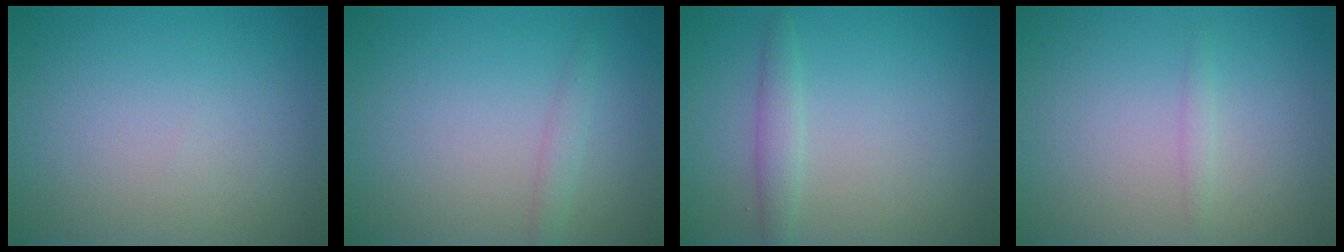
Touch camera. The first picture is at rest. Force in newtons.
{"total": 1.2, "press": 1.2, "slide": 0.0}
{"total": 1.7, "press": 1.7, "slide": 0.1}
{"total": 0.7, "press": 0.7, "slide": 0.1}